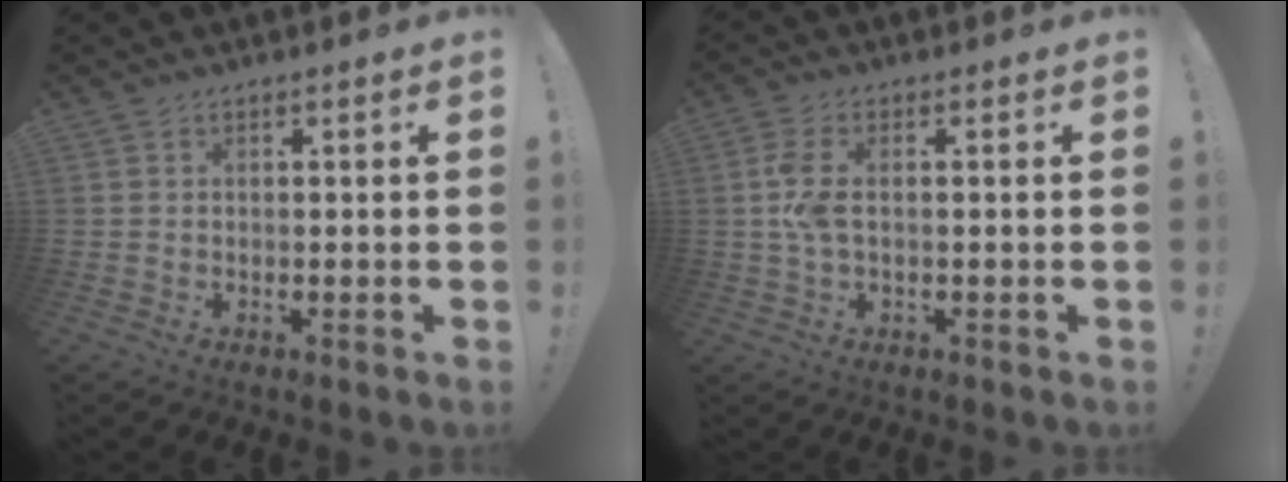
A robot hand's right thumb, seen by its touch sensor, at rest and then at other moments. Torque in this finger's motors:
{"motor_torque": [0.05, 0.06, 0.30, -0.11, 0.02]}